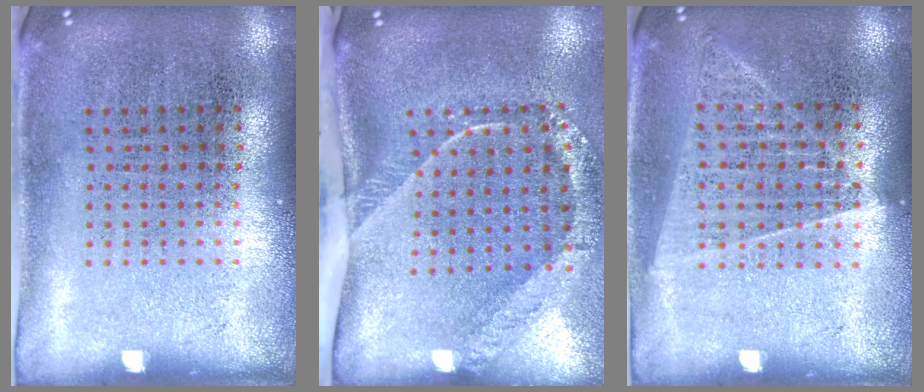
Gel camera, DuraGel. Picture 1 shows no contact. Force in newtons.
{"total": 2.6, "press": 1.7, "slide": 2.0}
{"total": 1.4, "press": 1.3, "slide": 0.3}